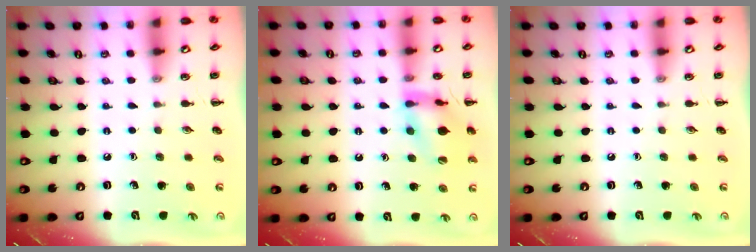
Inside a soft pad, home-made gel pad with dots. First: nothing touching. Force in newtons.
{"total": 14.7, "press": 14.7, "slide": 1.1}
{"total": 0.0}